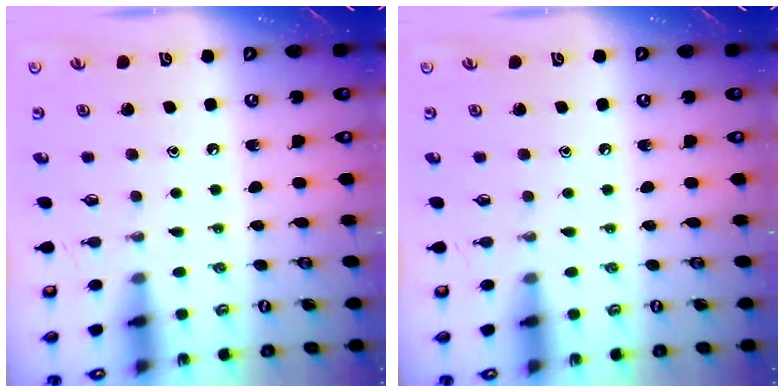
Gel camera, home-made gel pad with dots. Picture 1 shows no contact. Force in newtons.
{"total": 0.0}